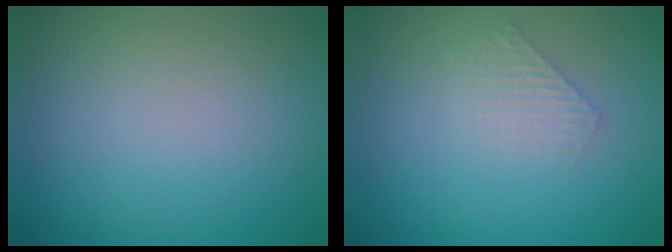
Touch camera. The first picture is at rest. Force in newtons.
{"total": 1.5, "press": 1.5, "slide": 0.3}